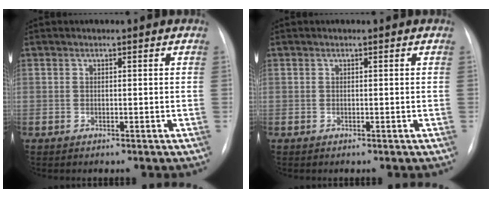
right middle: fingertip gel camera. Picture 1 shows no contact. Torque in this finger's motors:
{"motor_torque": [0.00, 0.00, 0.00, 0.00]}